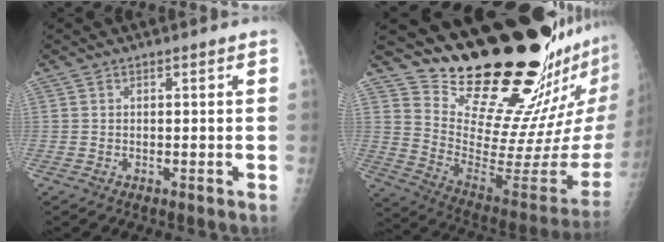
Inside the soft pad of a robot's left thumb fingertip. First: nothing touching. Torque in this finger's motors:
{"motor_torque": [1.42, 1.42, 1.40, -1.37, 0.08]}